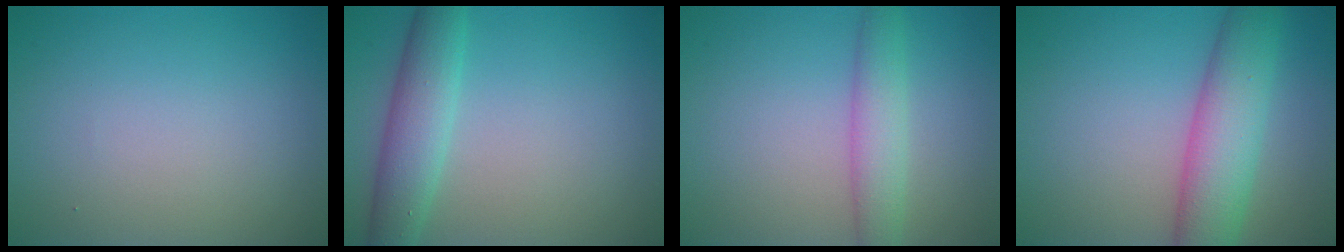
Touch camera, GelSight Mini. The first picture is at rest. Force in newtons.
{"total": 3.5, "press": 3.5, "slide": 0.3}
{"total": 3.2, "press": 3.2, "slide": 0.2}
{"total": 6.9, "press": 6.9, "slide": 0.1}